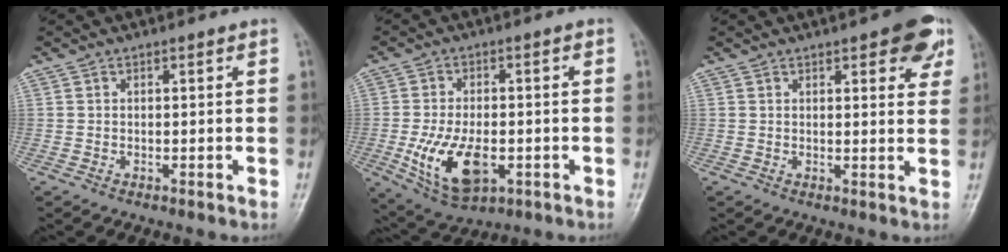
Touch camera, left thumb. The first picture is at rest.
{"total": 12.0, "force": [-3.2, 6.5, 9.5], "torque": [-0.170, 0.000, -0.042]}
{"total": 8.2, "force": [4.4, 3.0, 6.2], "torque": [-0.049, -0.014, 0.048]}